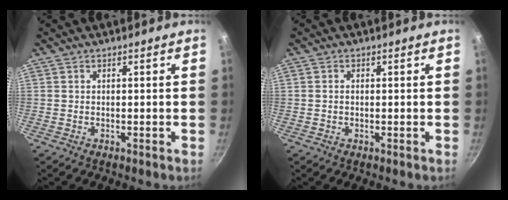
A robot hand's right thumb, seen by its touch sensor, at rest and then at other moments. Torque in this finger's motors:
{"motor_torque": [-0.38, 0.33, -0.30, 0.04, -0.06]}